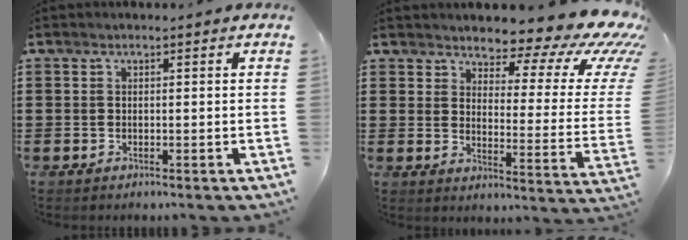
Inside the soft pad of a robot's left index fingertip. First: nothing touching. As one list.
[{"total": 7.9, "force": [6.1, 2.3, 4.4], "torque": [-0.069, -0.055, 0.102]}]